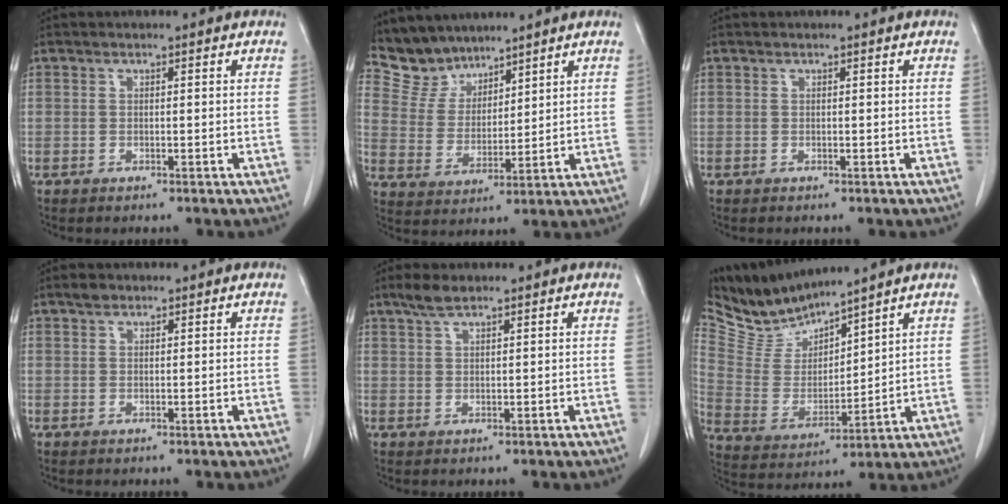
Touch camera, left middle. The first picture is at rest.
{"total": 6.9, "force": [6.4, 2.6, 0.0], "torque": [-0.010, 0.009, 0.140]}
{"total": 0.0}
{"total": 1.1, "force": [0.8, 0.6, 0.4], "torque": [-0.010, 0.005, 0.012]}
{"total": 2.6, "force": [2.0, 0.5, 1.6], "torque": [-0.039, 0.007, 0.040]}
{"total": 9.3, "force": [9.2, 0.1, 1.3], "torque": [-0.051, 0.000, 0.205]}